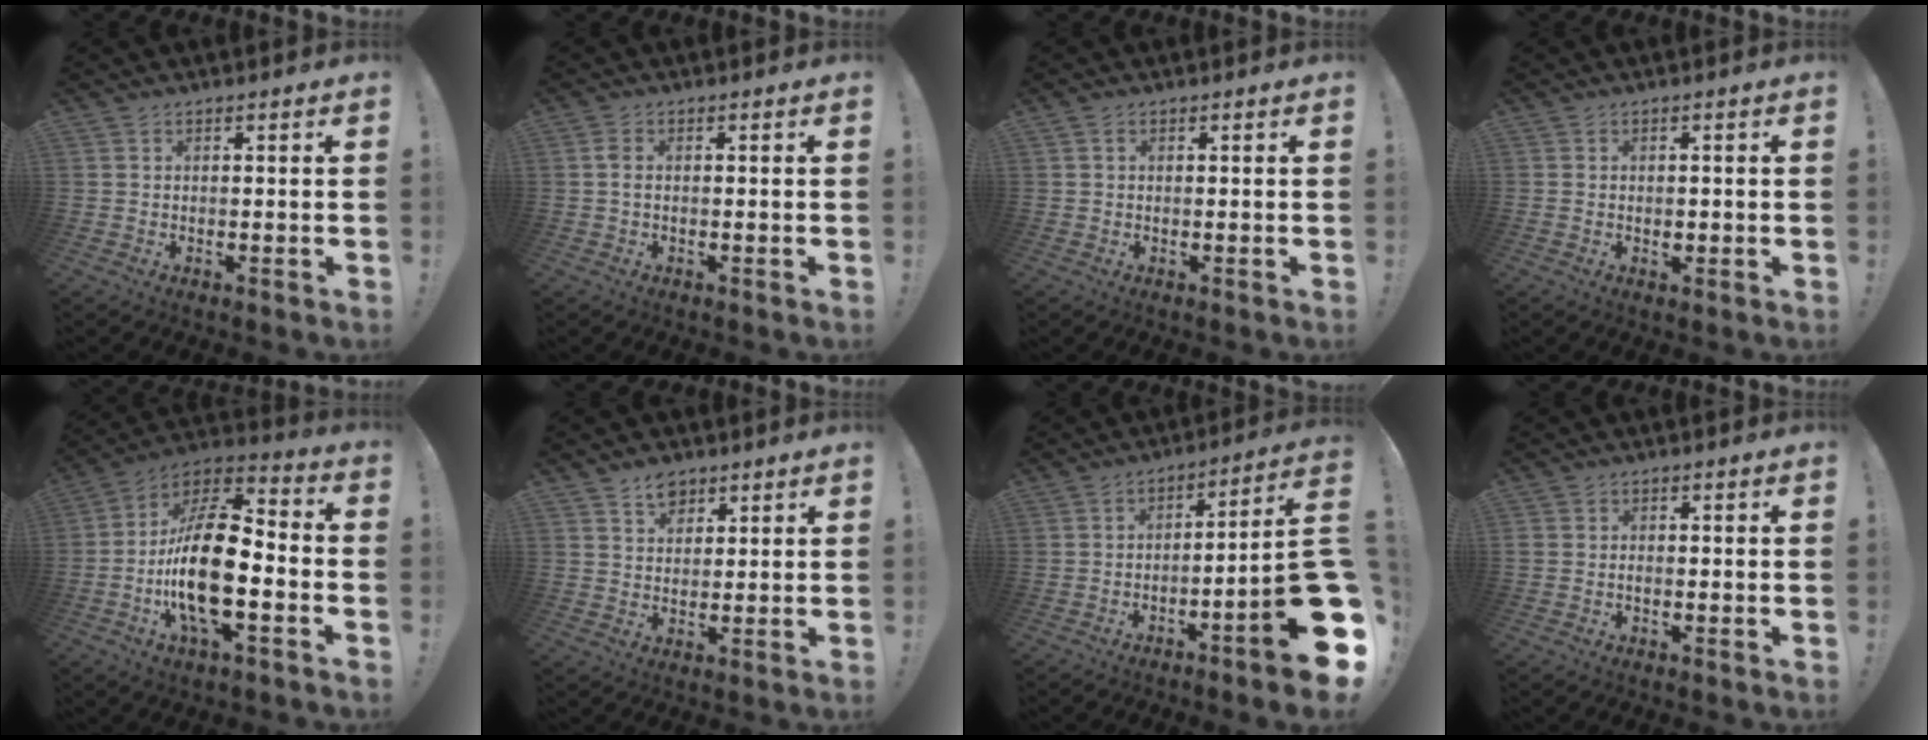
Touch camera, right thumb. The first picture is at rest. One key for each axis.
{"total": 2.2, "fx": 0.2, "fy": 1.2, "fz": 1.8, "tx": -0.046, "ty": 0.011, "tz": 0.005}
{"total": 0.8, "fx": 0.3, "fy": 0.6, "fz": 0.4, "tx": -0.009, "ty": 0.002, "tz": 0.006}
{"total": 0.7, "fx": -0.3, "fy": 0.5, "fz": 0.3, "tx": -0.002, "ty": 0.000, "tz": -0.006}
{"total": 21.6, "fx": -4.9, "fy": 9.0, "fz": 19.0, "tx": -0.371, "ty": 0.022, "tz": -0.080}
{"total": 5.6, "fx": 3.8, "fy": 3.8, "fz": 1.8, "tx": -0.026, "ty": -0.013, "tz": 0.069}
{"total": 16.0, "fx": -6.3, "fy": 1.5, "fz": 14.6, "tx": -0.196, "ty": 0.019, "tz": -0.103}
{"total": 0.8, "fx": -0.6, "fy": 0.6, "fz": 0.1, "tx": -0.006, "ty": 0.004, "tz": -0.010}